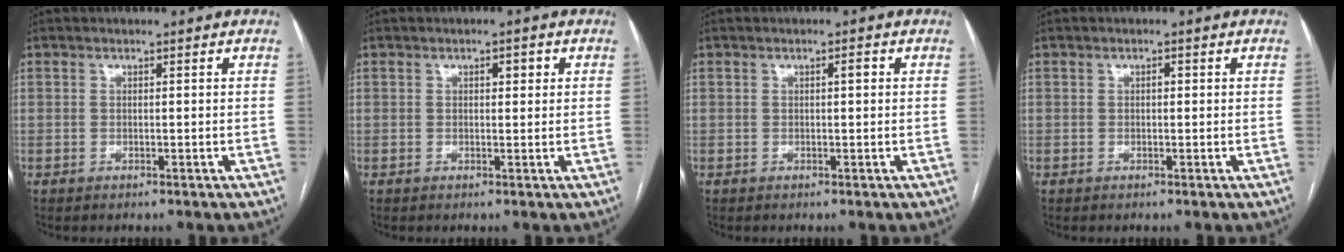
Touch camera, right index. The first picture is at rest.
{"total": 1.7, "force": [0.6, 0.7, 1.4], "torque": [-0.021, 0.005, 0.008]}
{"total": 1.1, "force": [0.2, 0.2, 1.0], "torque": [-0.014, 0.004, 0.002]}
{"total": 0.7, "force": [0.1, 0.4, 0.6], "torque": [-0.008, 0.003, -0.001]}